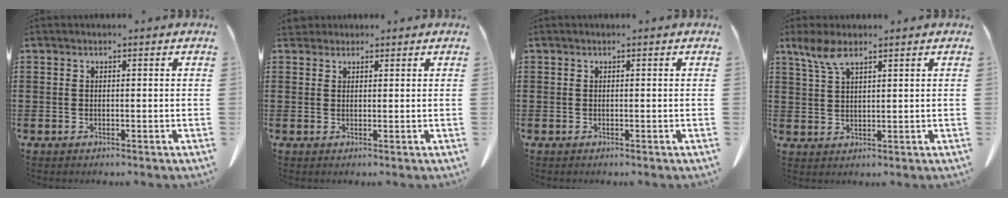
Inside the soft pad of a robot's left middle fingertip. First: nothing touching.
{"total": 2.0, "force": [1.6, 1.0, 0.4], "torque": [-0.014, 0.006, 0.033]}
{"total": 0.0}
{"total": 4.7, "force": [2.9, 1.3, 3.4], "torque": [-0.076, 0.005, 0.052]}